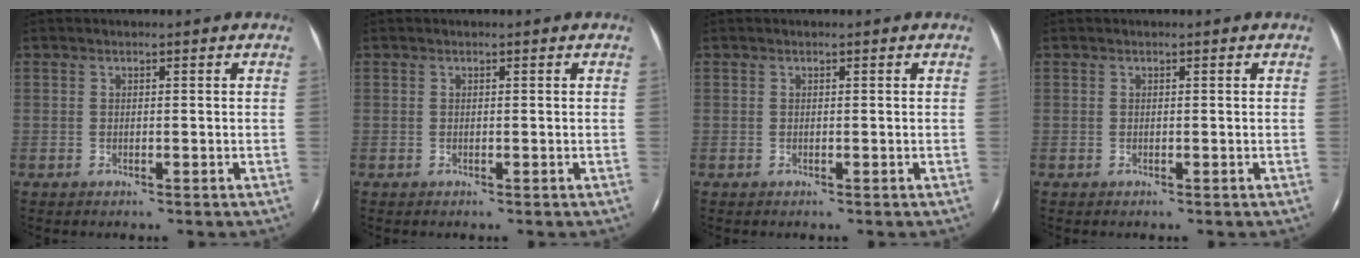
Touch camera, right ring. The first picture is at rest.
{"total": 0.0}
{"total": 0.0}
{"total": 0.0}